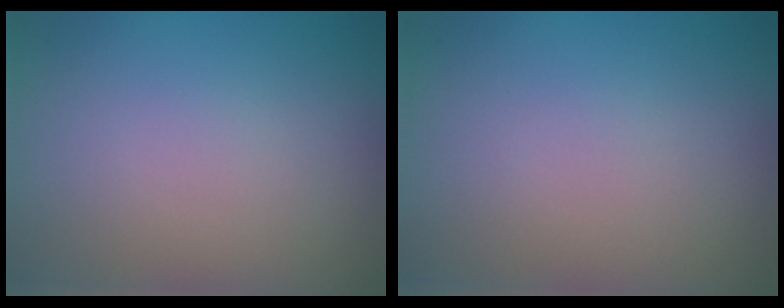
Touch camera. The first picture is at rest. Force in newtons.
{"total": 0.0}